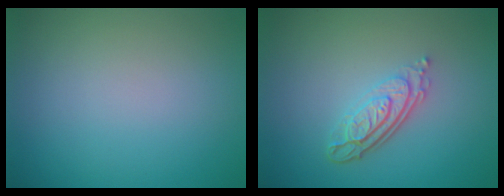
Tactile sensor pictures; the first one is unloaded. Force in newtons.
{"total": 4.0, "press": 2.9, "slide": 2.7}